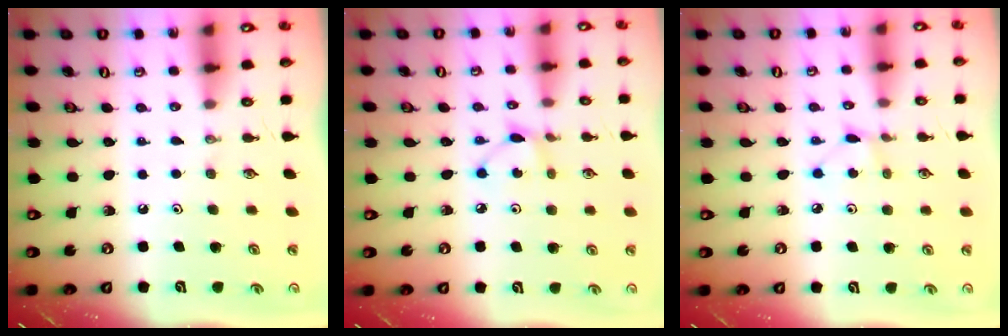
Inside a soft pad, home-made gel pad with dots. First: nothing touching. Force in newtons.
{"total": 4.0, "press": 3.9, "slide": 0.6}
{"total": 3.5, "press": 3.5, "slide": 0.4}